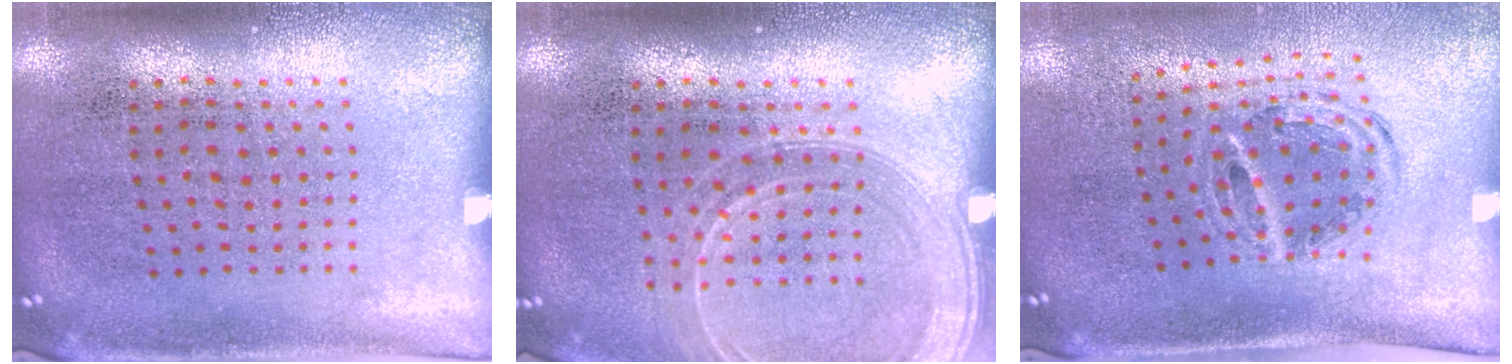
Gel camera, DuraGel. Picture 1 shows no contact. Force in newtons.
{"total": 1.6, "press": 1.6, "slide": 0.3}
{"total": 1.1, "press": 1.0, "slide": 0.3}